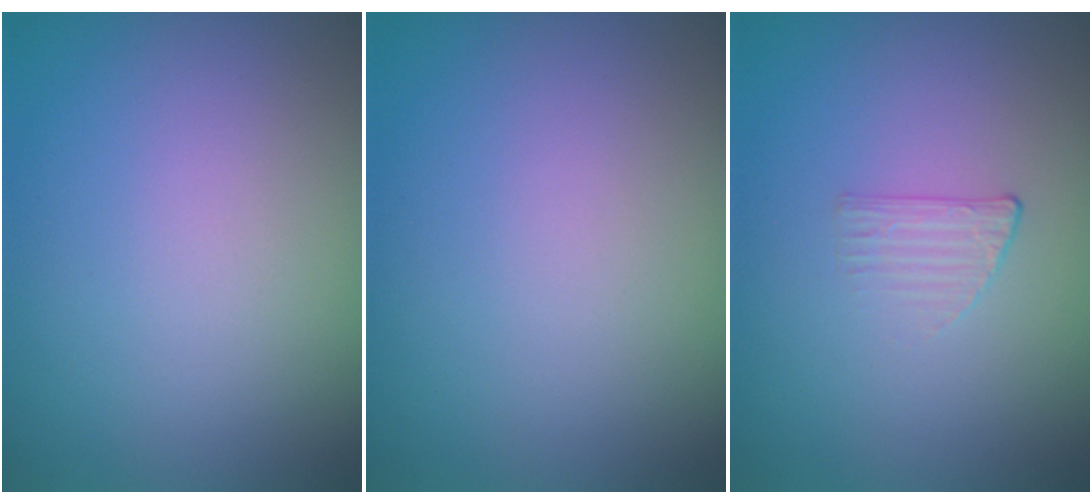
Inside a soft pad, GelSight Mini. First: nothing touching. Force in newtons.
{"total": 0.0}
{"total": 1.0, "press": 0.3, "slide": 1.0}